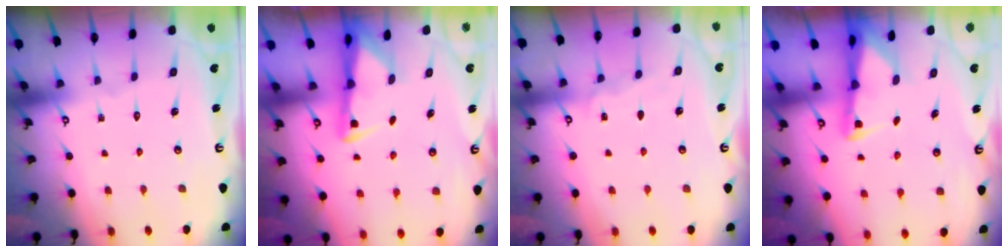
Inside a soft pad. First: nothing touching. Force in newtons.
{"total": 2.9, "press": 2.8, "slide": 0.4}
{"total": 4.9, "press": 4.8, "slide": 0.6}
{"total": 2.4, "press": 2.4, "slide": 0.5}